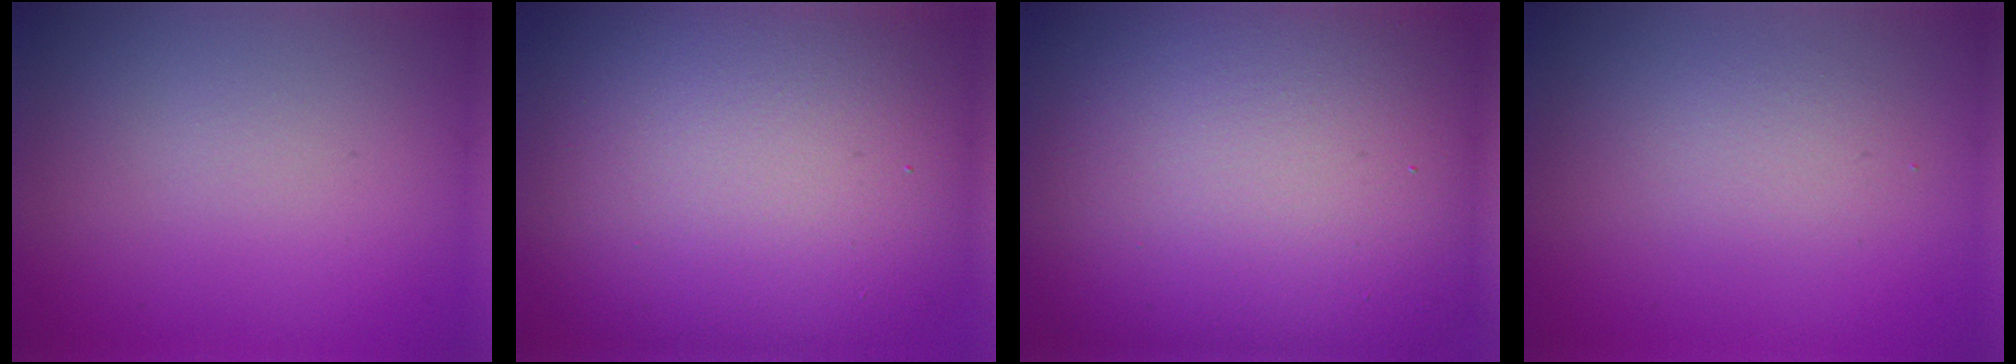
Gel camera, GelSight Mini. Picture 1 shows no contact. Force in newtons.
{"total": 15.8, "press": 15.8, "slide": 1.0}
{"total": 20.7, "press": 20.7, "slide": 1.3}
{"total": 1.7, "press": 1.7, "slide": 0.1}